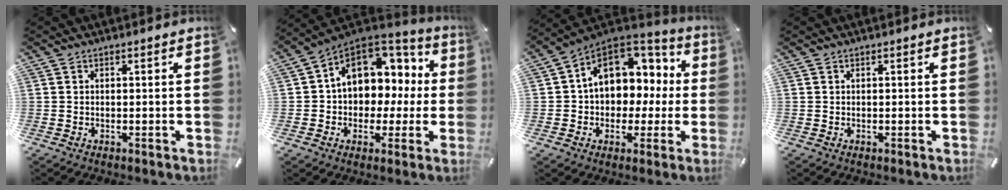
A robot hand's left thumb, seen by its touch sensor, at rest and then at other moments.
{"total": 11.7, "force": [3.9, 9.5, 5.6], "torque": [-0.092, -0.025, 0.077]}
{"total": 12.2, "force": [3.7, 9.9, 6.2], "torque": [-0.100, -0.019, 0.074]}
{"total": 0.0}